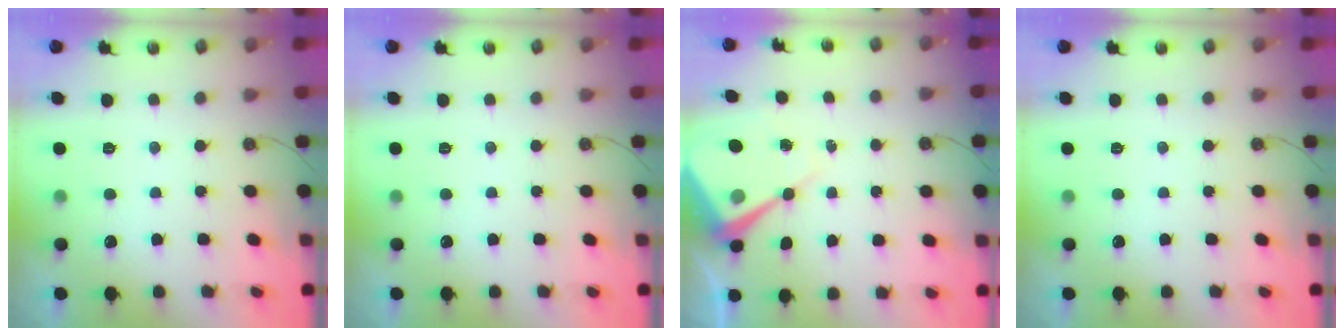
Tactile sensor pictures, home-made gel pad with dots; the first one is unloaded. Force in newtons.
{"total": 0.0}
{"total": 10.4, "press": 10.4, "slide": 0.8}
{"total": 0.0}